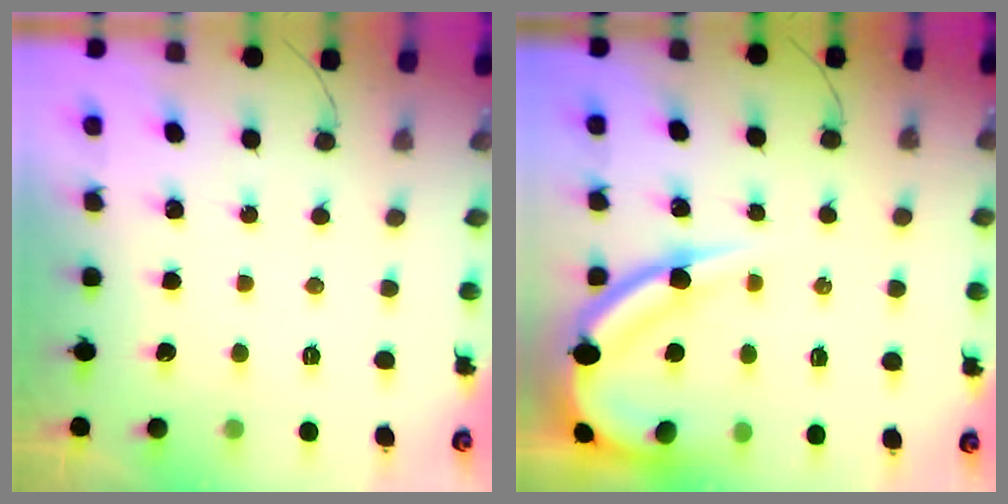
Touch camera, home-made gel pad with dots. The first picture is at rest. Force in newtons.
{"total": 13.3, "press": 13.3, "slide": 1.3}